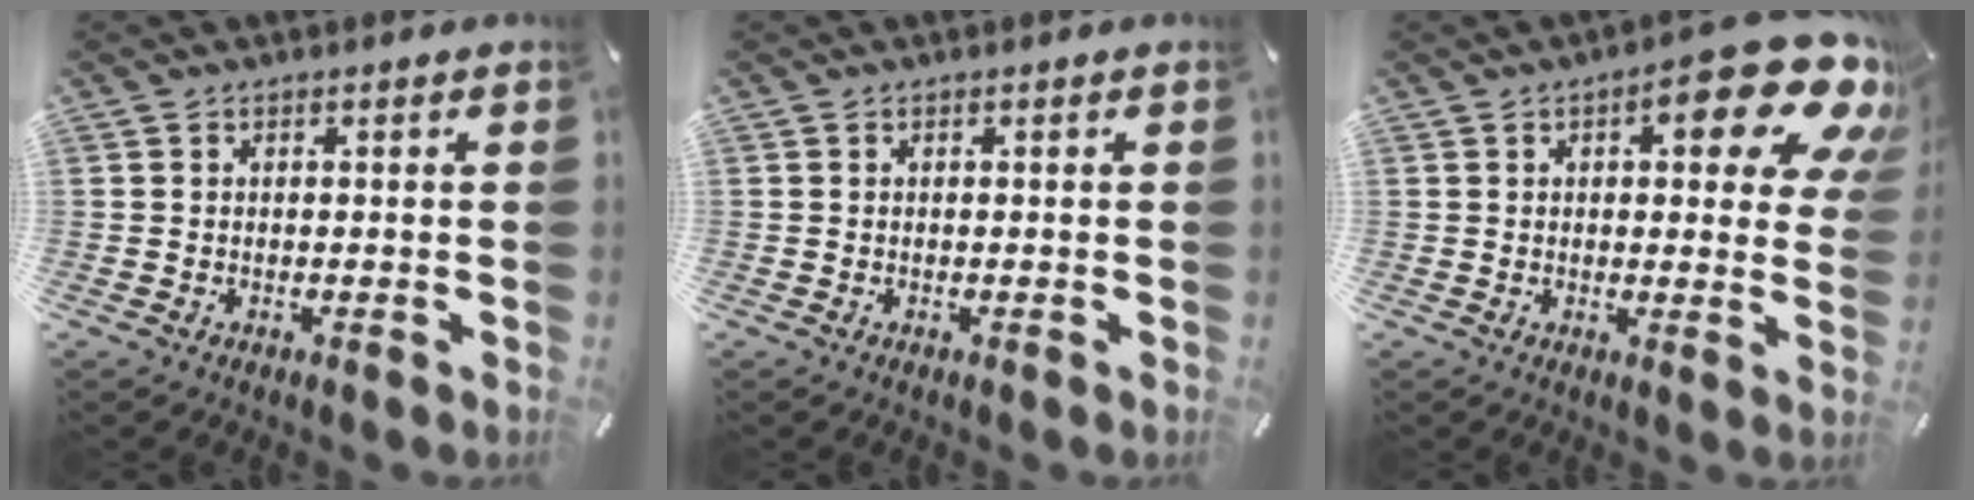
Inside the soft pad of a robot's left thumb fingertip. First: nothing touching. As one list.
[{"total": 0.0}, {"total": 17.4, "force": [7.9, 6.8, 14.0], "torque": [-0.170, -0.047, 0.122]}]